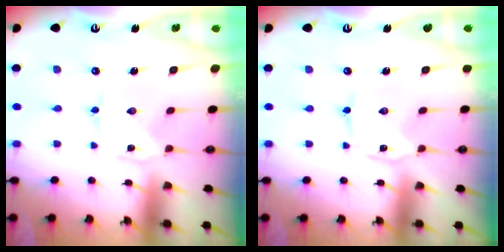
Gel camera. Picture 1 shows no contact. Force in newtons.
{"total": 0.6, "press": 0.6, "slide": 0.1}